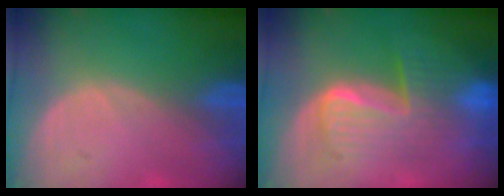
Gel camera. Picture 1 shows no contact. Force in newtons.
{"total": 8.0, "press": 8.0, "slide": 0.5}